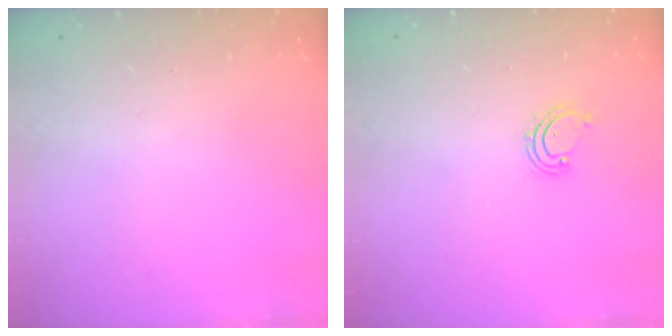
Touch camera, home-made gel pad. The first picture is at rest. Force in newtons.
{"total": 2.7, "press": 2.6, "slide": 0.5}